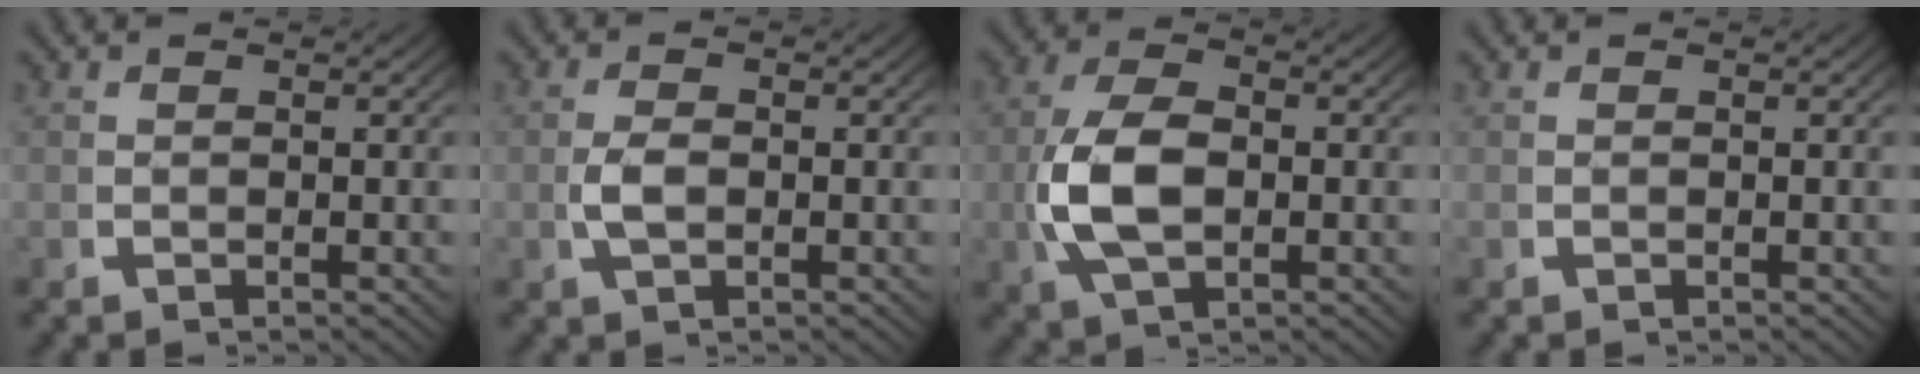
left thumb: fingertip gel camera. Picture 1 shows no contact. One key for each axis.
{"total": 2.3, "fx": -0.1, "fy": 1.3, "fz": 1.8, "tx": -0.051, "ty": -0.006, "tz": 0.001}
{"total": 7.5, "fx": -0.3, "fy": 4.7, "fz": 5.8, "tx": -0.150, "ty": -0.020, "tz": 0.005}
{"total": 0.0}